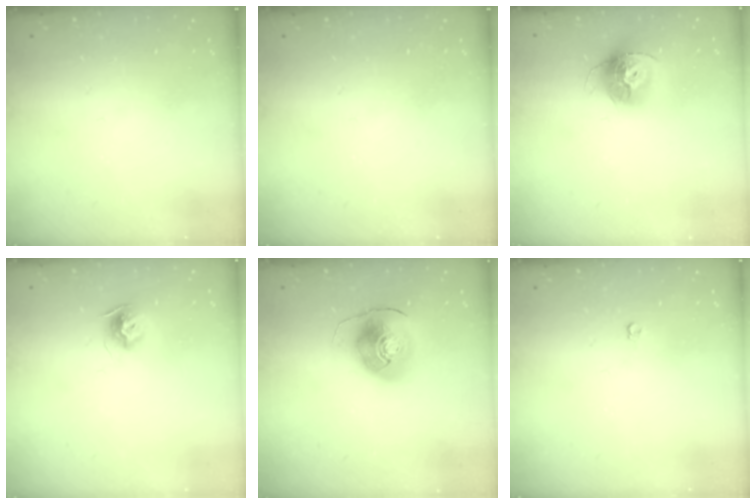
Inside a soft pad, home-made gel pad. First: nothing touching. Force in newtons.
{"total": 0.0}
{"total": 13.2, "press": 13.1, "slide": 1.3}
{"total": 8.1, "press": 8.1, "slide": 0.2}
{"total": 10.2, "press": 10.1, "slide": 1.5}
{"total": 3.6, "press": 3.6, "slide": 0.6}